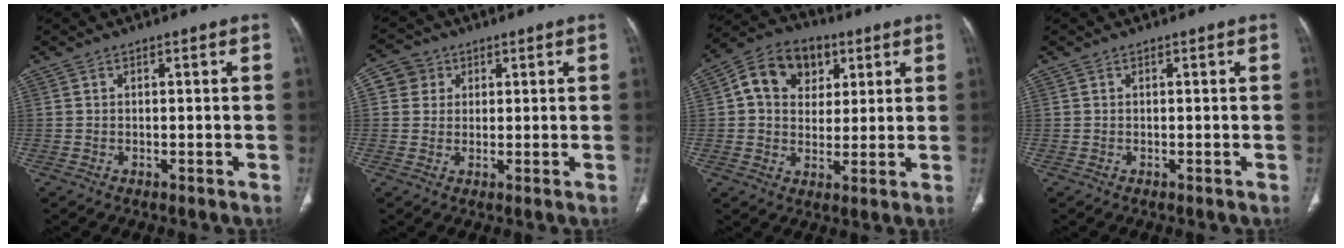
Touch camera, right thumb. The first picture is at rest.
{"total": 4.6, "force": [1.4, 4.4, 0.7], "torque": [0.010, 0.002, 0.023]}
{"total": 12.5, "force": [3.9, 9.6, 7.0], "torque": [-0.088, 0.003, 0.057]}
{"total": 0.0}